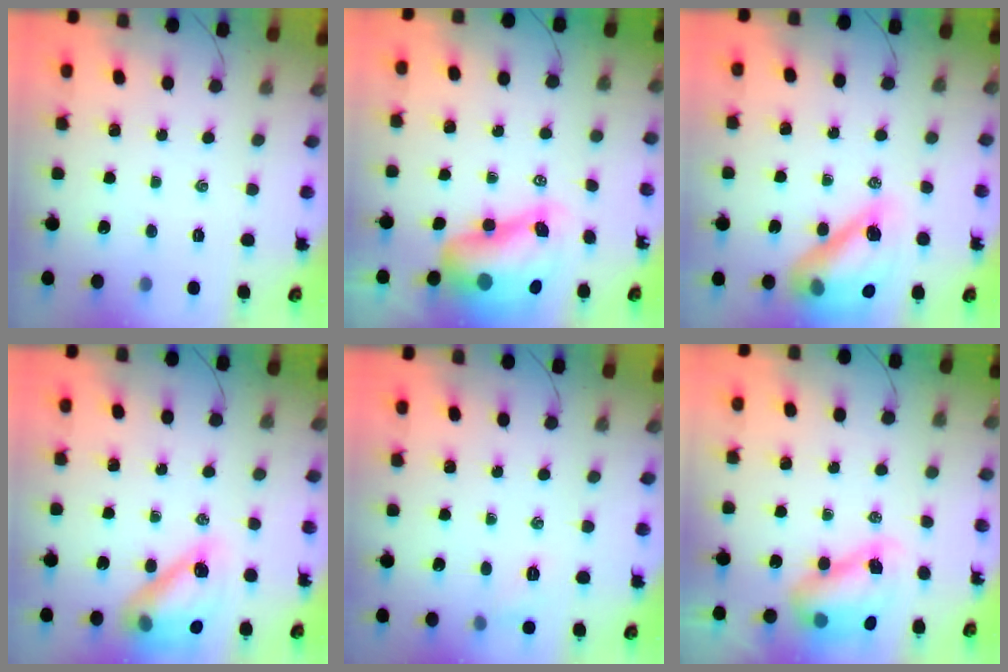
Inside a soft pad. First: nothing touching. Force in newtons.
{"total": 12.1, "press": 11.7, "slide": 3.4}
{"total": 17.3, "press": 16.6, "slide": 4.9}
{"total": 13.9, "press": 13.4, "slide": 3.8}
{"total": 6.2, "press": 6.0, "slide": 1.3}
{"total": 8.9, "press": 8.6, "slide": 2.2}